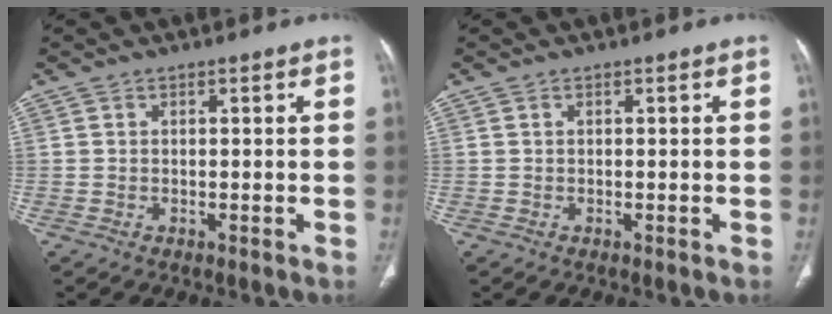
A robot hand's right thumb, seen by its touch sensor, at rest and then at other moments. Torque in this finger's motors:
{"motor_torque": [0.07, -0.24, -0.35, 0.33, 0.01]}